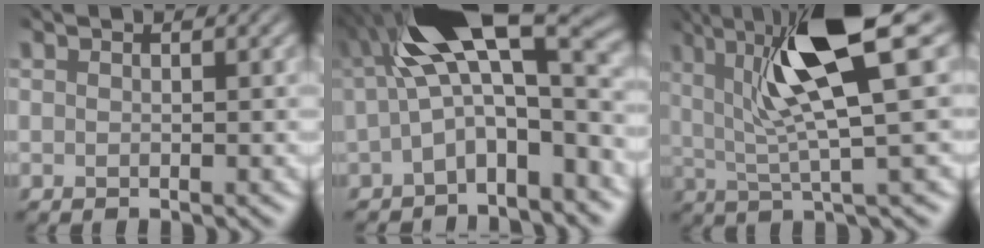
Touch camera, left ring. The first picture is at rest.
{"total": 9.4, "force": [-0.2, 3.7, 8.7], "torque": [-0.145, 0.014, -0.011]}
{"total": 8.4, "force": [3.2, 1.7, 7.6], "torque": [-0.147, -0.003, 0.063]}